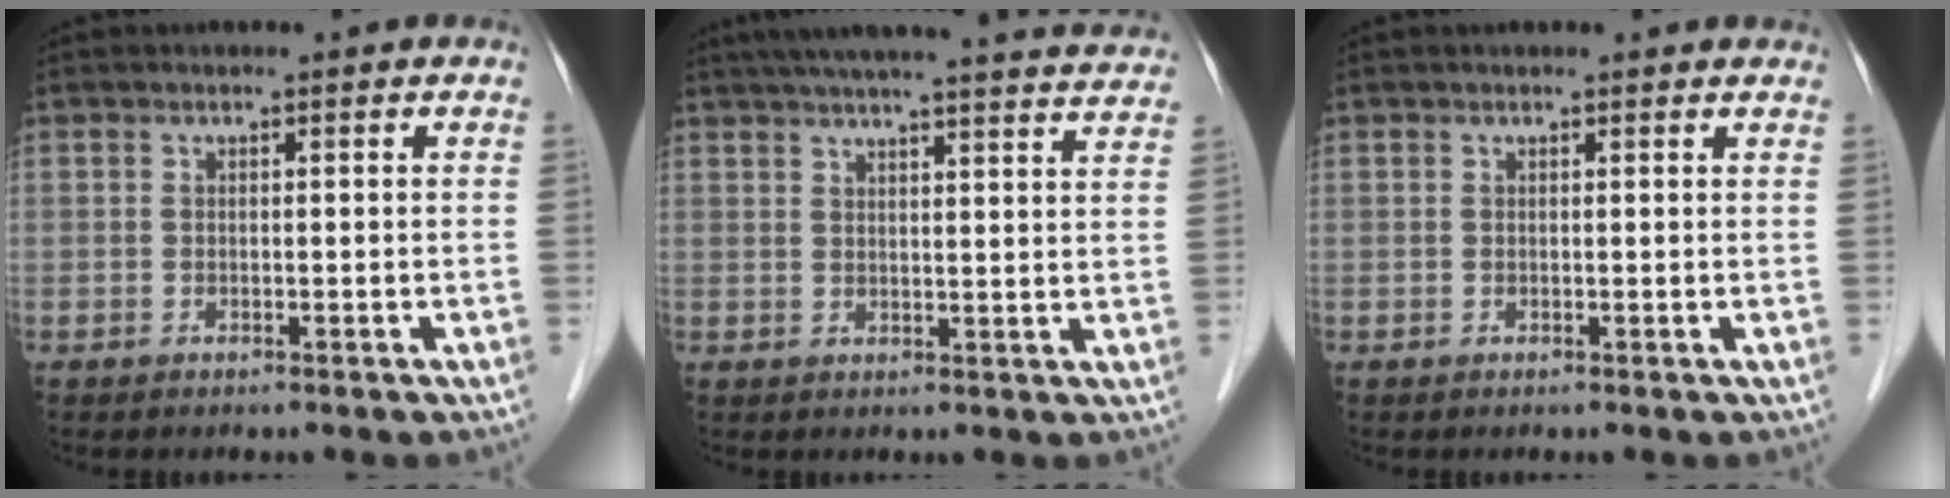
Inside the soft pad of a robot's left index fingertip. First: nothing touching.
{"total": 25.8, "force": [23.7, 1.2, 10.2], "torque": [-0.160, -0.009, 0.292]}
{"total": 2.5, "force": [2.4, 0.4, 0.5], "torque": [-0.012, 0.014, 0.021]}